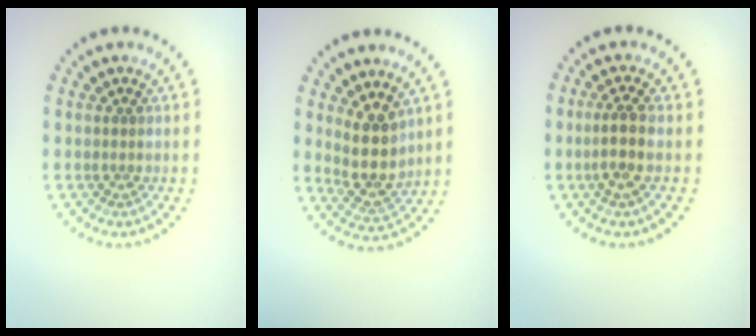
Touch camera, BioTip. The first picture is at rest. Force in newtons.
{"total": 3.5, "press": 3.0, "slide": 1.8}
{"total": 2.4, "press": 2.2, "slide": 1.0}